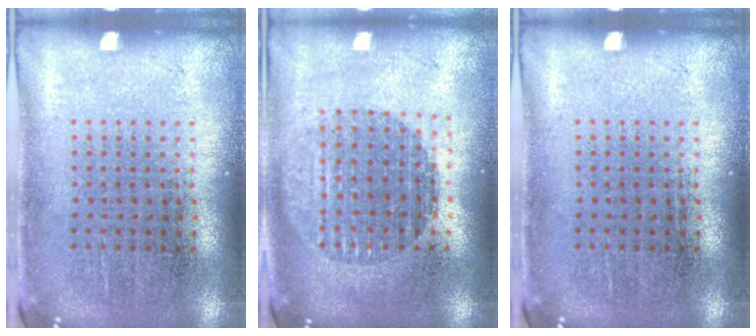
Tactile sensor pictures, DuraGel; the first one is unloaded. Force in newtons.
{"total": 1.7, "press": 1.5, "slide": 0.8}
{"total": 0.0}